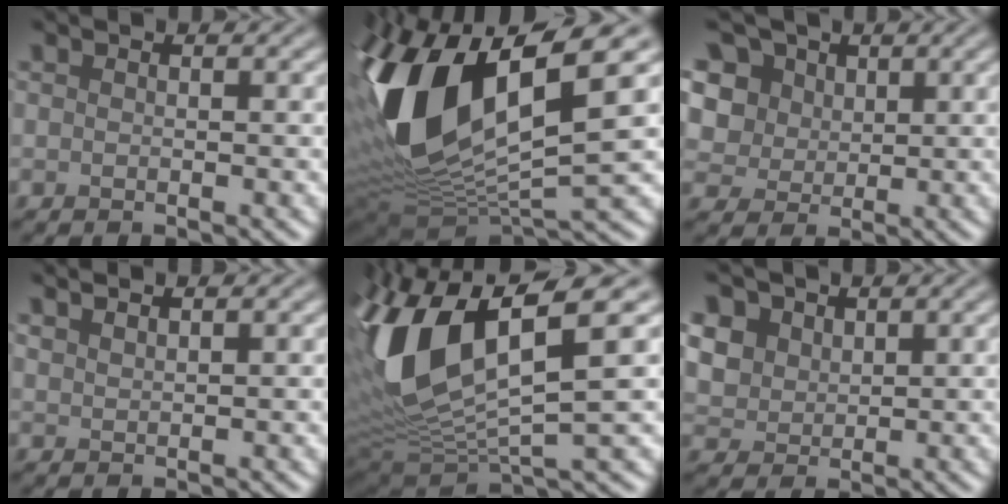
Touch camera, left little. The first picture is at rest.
{"total": 14.9, "force": [2.8, 6.9, 12.9], "torque": [-0.276, -0.012, 0.052]}
{"total": 10.4, "force": [4.8, 7.8, 4.8], "torque": [-0.114, 0.029, 0.069]}
{"total": 1.8, "force": [1.6, 0.4, 0.8], "torque": [-0.002, 0.005, 0.019]}
{"total": 13.4, "force": [2.7, 5.3, 12.0], "torque": [-0.254, -0.005, 0.048]}
{"total": 5.5, "force": [2.5, 4.2, 2.3], "torque": [-0.099, 0.012, 0.052]}